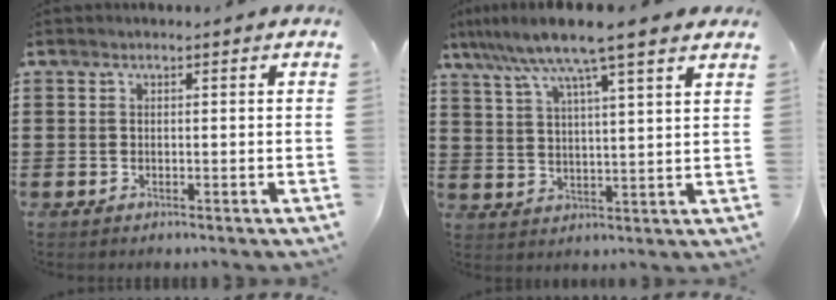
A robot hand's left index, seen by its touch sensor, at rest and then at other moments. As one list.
[{"total": 8.6, "force": [6.8, -0.2, 5.2], "torque": [-0.122, -0.026, 0.116]}]